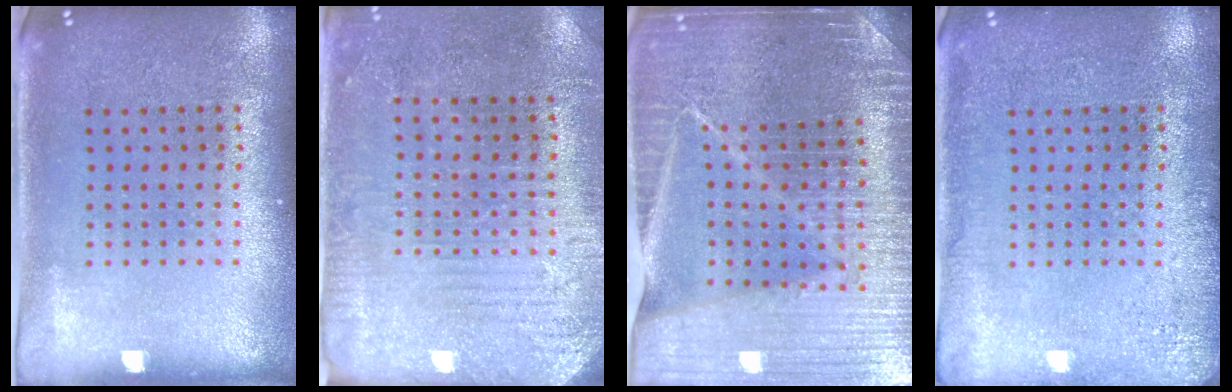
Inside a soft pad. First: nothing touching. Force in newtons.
{"total": 3.0, "press": 2.8, "slide": 1.1}
{"total": 4.9, "press": 4.5, "slide": 1.8}
{"total": 2.3, "press": 2.2, "slide": 0.3}